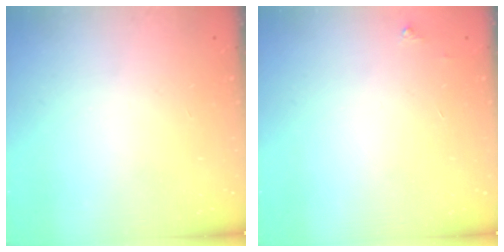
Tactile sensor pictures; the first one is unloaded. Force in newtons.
{"total": 2.5, "press": 2.5, "slide": 0.4}